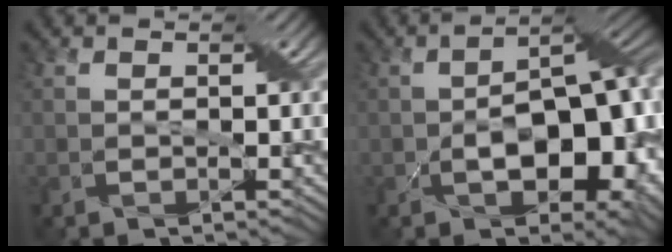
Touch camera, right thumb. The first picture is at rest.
{"total": 15.2, "force": [-2.7, 8.5, 12.2], "torque": [-0.157, -0.025, -0.019]}